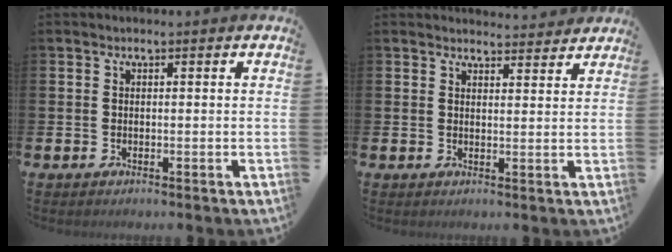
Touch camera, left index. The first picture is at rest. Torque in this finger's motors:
{"motor_torque": [-0.18, -0.43, -0.33, -0.06]}